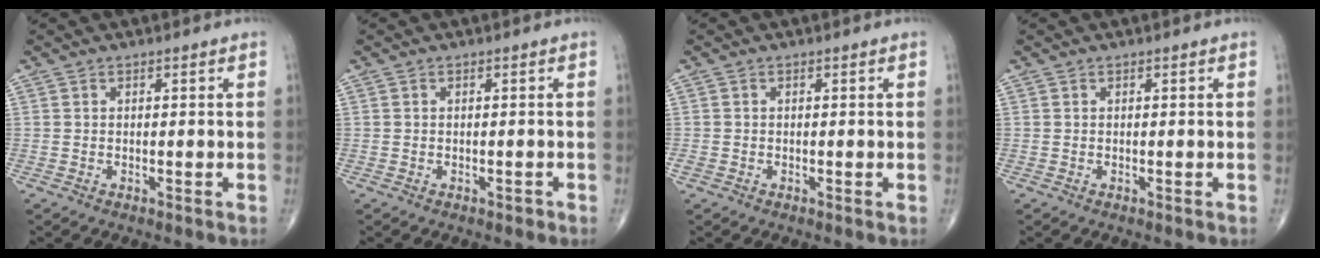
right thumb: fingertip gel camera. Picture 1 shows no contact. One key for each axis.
{"total": 0.7, "fx": -0.4, "fy": 0.4, "fz": 0.4, "tx": -0.003, "ty": 0.000, "tz": -0.007}
{"total": 1.1, "fx": -0.4, "fy": 0.8, "fz": 0.7, "tx": -0.016, "ty": -0.003, "tz": -0.009}
{"total": 0.0}